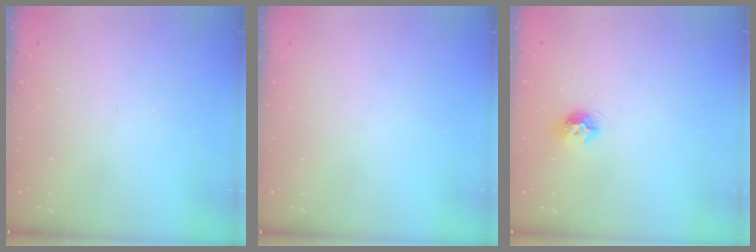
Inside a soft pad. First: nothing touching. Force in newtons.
{"total": 0.0}
{"total": 7.5, "press": 7.5, "slide": 0.1}